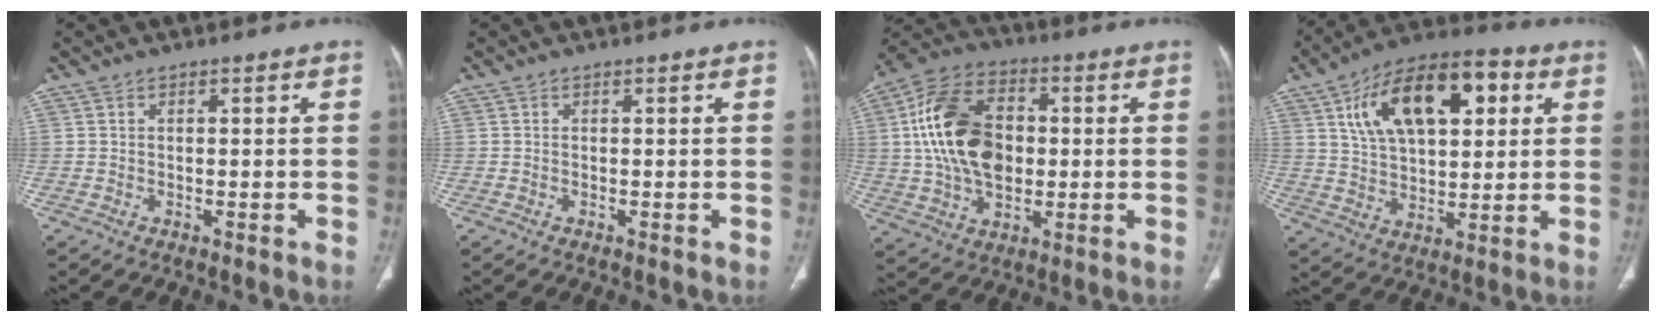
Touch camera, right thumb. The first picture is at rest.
{"total": 0.0}
{"total": 18.5, "force": [3.0, 10.4, 15.0], "torque": [-0.301, 0.002, 0.058]}
{"total": 19.9, "force": [6.8, 10.3, 15.6], "torque": [-0.227, 0.005, 0.110]}